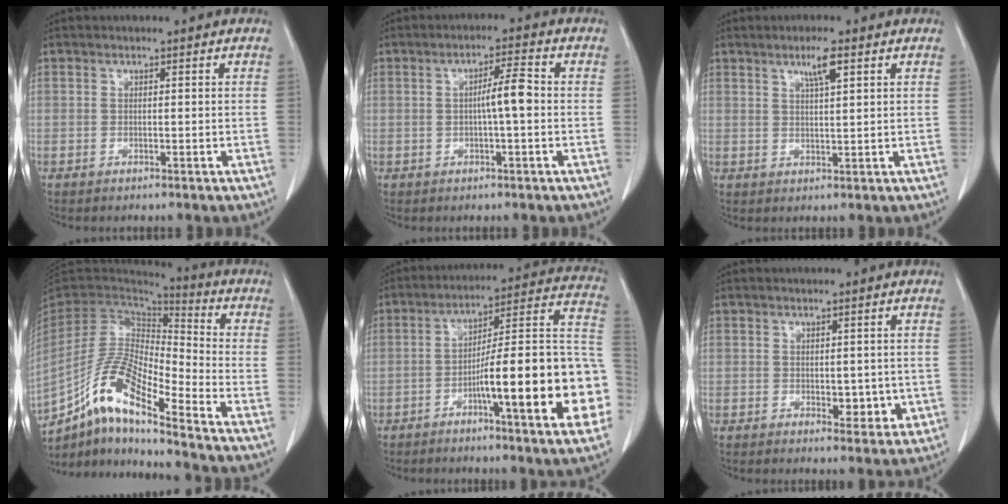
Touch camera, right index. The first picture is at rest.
{"total": 4.6, "force": [-0.2, 0.3, 4.5], "torque": [-0.076, 0.009, -0.003]}
{"total": 3.7, "force": [2.0, 0.1, 3.1], "torque": [-0.057, -0.001, 0.036]}
{"total": 14.8, "force": [-9.9, 2.0, 10.8], "torque": [-0.211, 0.000, -0.187]}
{"total": 22.3, "force": [-6.2, 1.9, 21.4], "torque": [-0.212, 0.022, -0.085]}
{"total": 4.2, "force": [-0.6, 2.4, 3.4], "torque": [-0.032, -0.001, 0.001]}